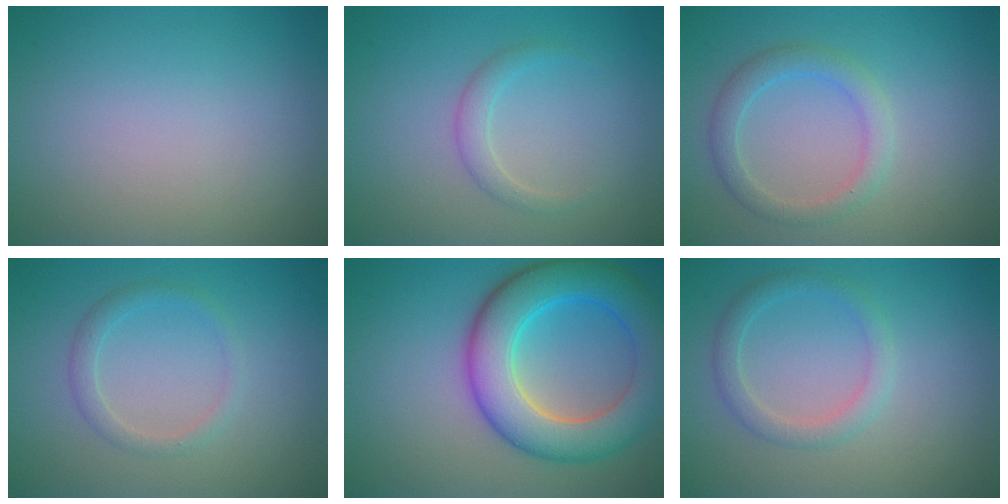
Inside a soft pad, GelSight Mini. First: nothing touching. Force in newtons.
{"total": 1.5, "press": 1.5, "slide": 0.1}
{"total": 2.6, "press": 2.6, "slide": 0.2}
{"total": 1.6, "press": 1.6, "slide": 0.1}
{"total": 8.8, "press": 8.8, "slide": 0.1}
{"total": 2.2, "press": 2.1, "slide": 0.2}